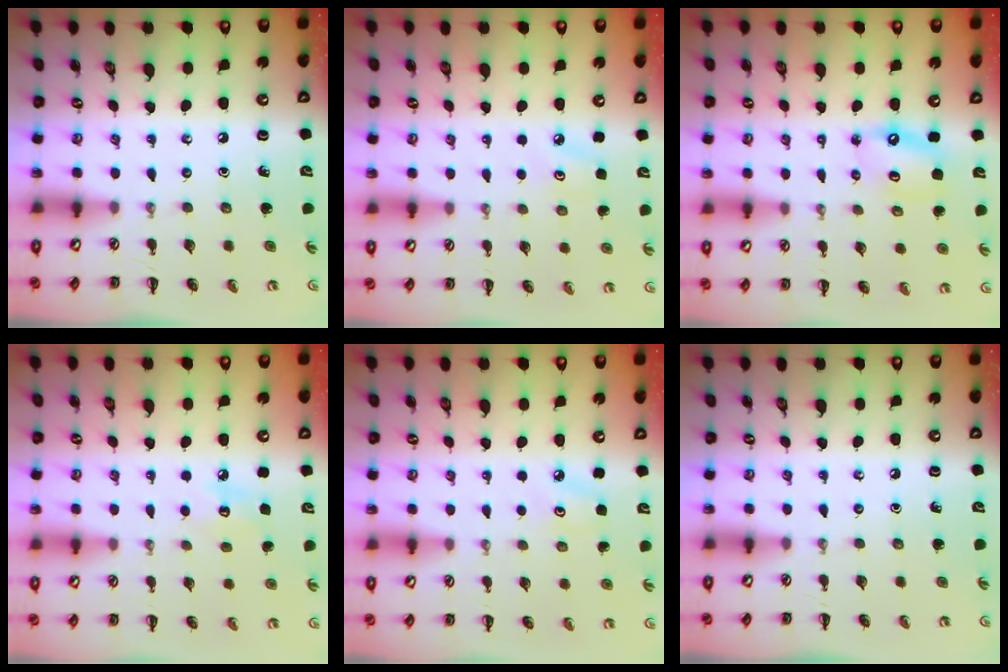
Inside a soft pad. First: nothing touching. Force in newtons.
{"total": 3.9, "press": 3.7, "slide": 1.1}
{"total": 7.7, "press": 7.5, "slide": 1.8}
{"total": 6.8, "press": 6.6, "slide": 1.8}
{"total": 4.7, "press": 4.5, "slide": 1.4}
{"total": 0.0}